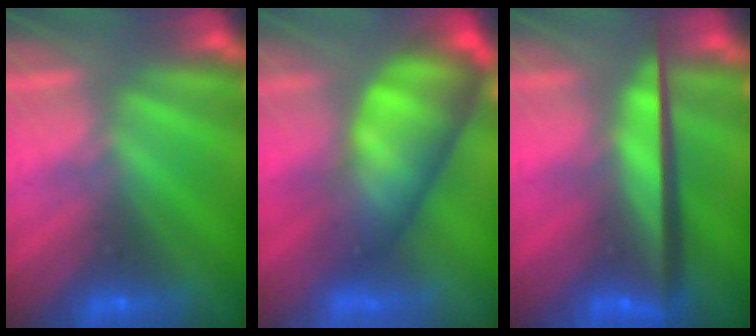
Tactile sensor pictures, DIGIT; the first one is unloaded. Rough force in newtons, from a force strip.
{"total": 7.5}
{"total": 7.4}